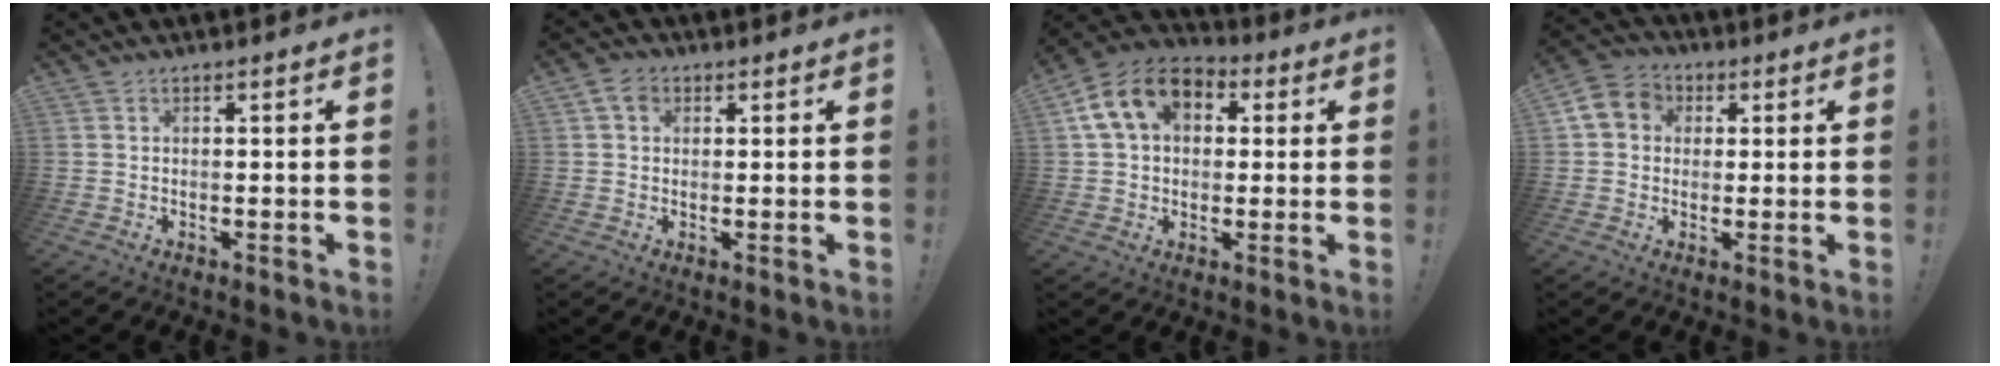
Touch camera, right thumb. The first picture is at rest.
{"total": 4.3, "force": [1.6, 3.3, 2.3], "torque": [-0.040, 0.004, 0.030]}
{"total": 14.2, "force": [4.7, 10.1, 8.7], "torque": [-0.132, 0.001, 0.091]}
{"total": 7.7, "force": [1.2, 7.0, 3.0], "torque": [-0.049, 0.007, 0.027]}